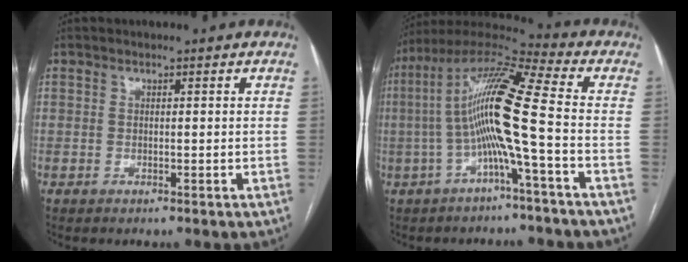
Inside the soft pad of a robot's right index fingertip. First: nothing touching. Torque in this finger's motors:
{"motor_torque": [2.14, 0.00, 1.05, 0.21]}